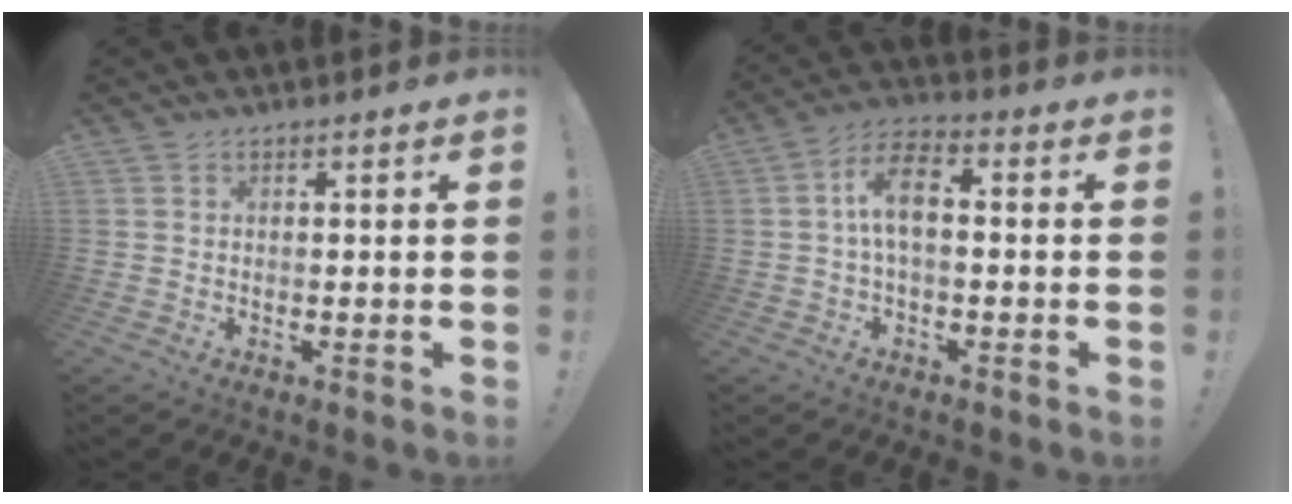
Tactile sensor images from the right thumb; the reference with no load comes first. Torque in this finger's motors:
{"motor_torque": [0.04, 0.58, 0.64, -0.54, 0.02]}